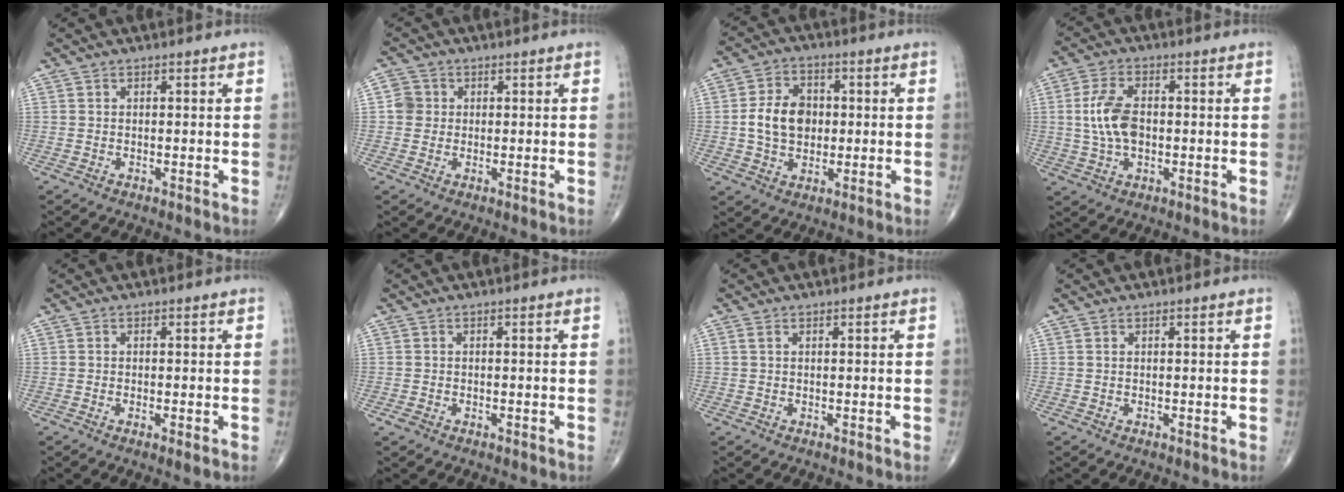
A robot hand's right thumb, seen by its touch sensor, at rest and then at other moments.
{"total": 3.4, "force": [0.3, 3.2, 0.9], "torque": [0.003, 0.004, 0.000]}
{"total": 9.6, "force": [0.1, 7.1, 6.4], "torque": [-0.093, 0.011, -0.001]}
{"total": 8.5, "force": [0.1, 4.9, 7.0], "torque": [-0.140, 0.006, 0.002]}
{"total": 1.6, "force": [-0.5, 0.2, 1.5], "torque": [-0.033, -0.007, -0.011]}
{"total": 1.2, "force": [-0.6, 0.8, 0.6], "torque": [-0.016, 0.002, -0.011]}
{"total": 0.7, "force": [0.2, 0.3, 0.6], "torque": [-0.015, 0.007, 0.004]}
{"total": 0.0}